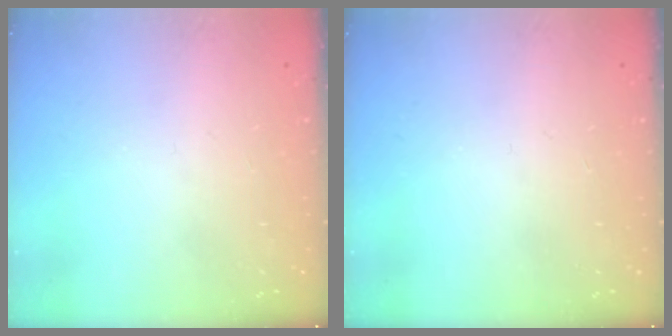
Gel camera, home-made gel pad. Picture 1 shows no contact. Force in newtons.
{"total": 0.0}